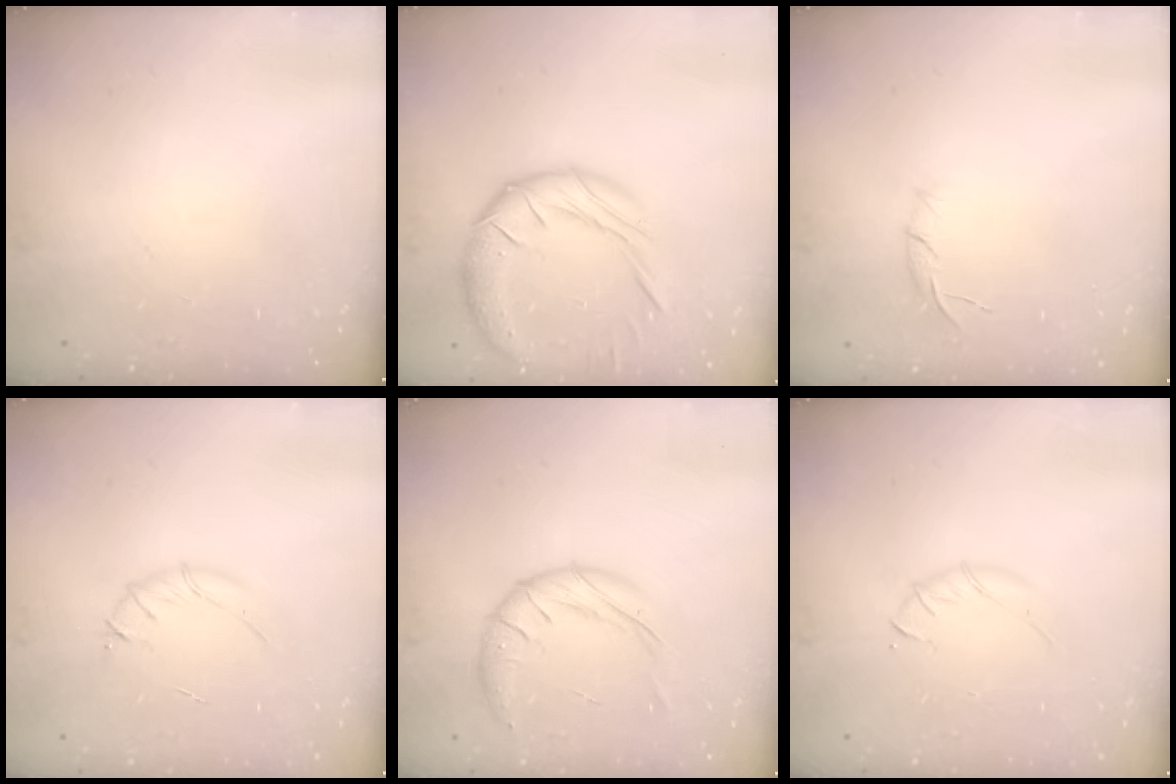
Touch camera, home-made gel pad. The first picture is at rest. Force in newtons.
{"total": 17.2, "press": 17.1, "slide": 1.9}
{"total": 4.2, "press": 4.0, "slide": 1.1}
{"total": 3.7, "press": 3.5, "slide": 1.0}
{"total": 10.5, "press": 10.5, "slide": 0.8}
{"total": 4.0, "press": 3.8, "slide": 1.1}